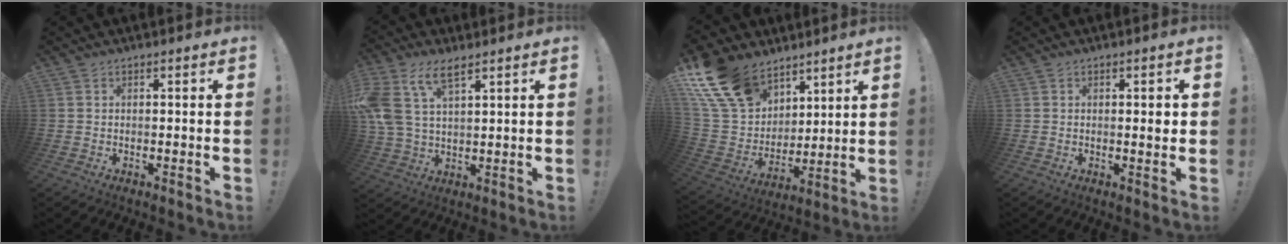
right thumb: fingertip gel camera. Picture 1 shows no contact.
{"total": 11.5, "force": [6.6, 5.4, 7.7], "torque": [-0.172, -0.021, 0.123]}
{"total": 19.1, "force": [12.2, 12.8, 7.4], "torque": [-0.155, -0.069, 0.251]}
{"total": 2.1, "force": [0.4, 0.4, 2.0], "torque": [-0.031, 0.000, 0.002]}